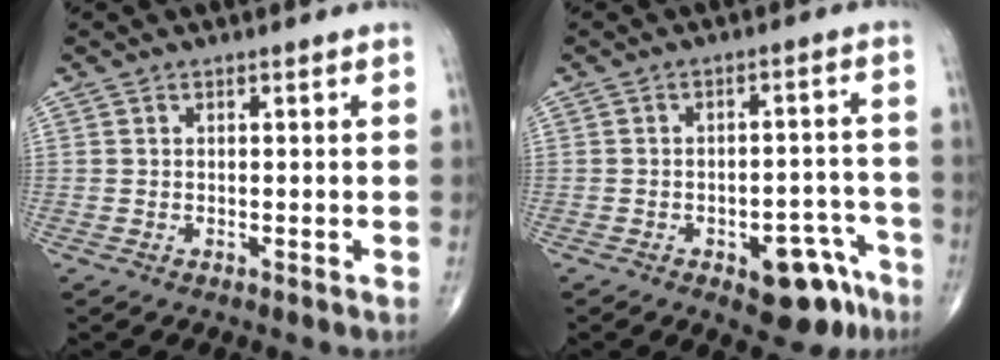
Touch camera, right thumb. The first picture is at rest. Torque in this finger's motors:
{"motor_torque": [3.77, 1.24, 0.39, -0.92, 0.02]}